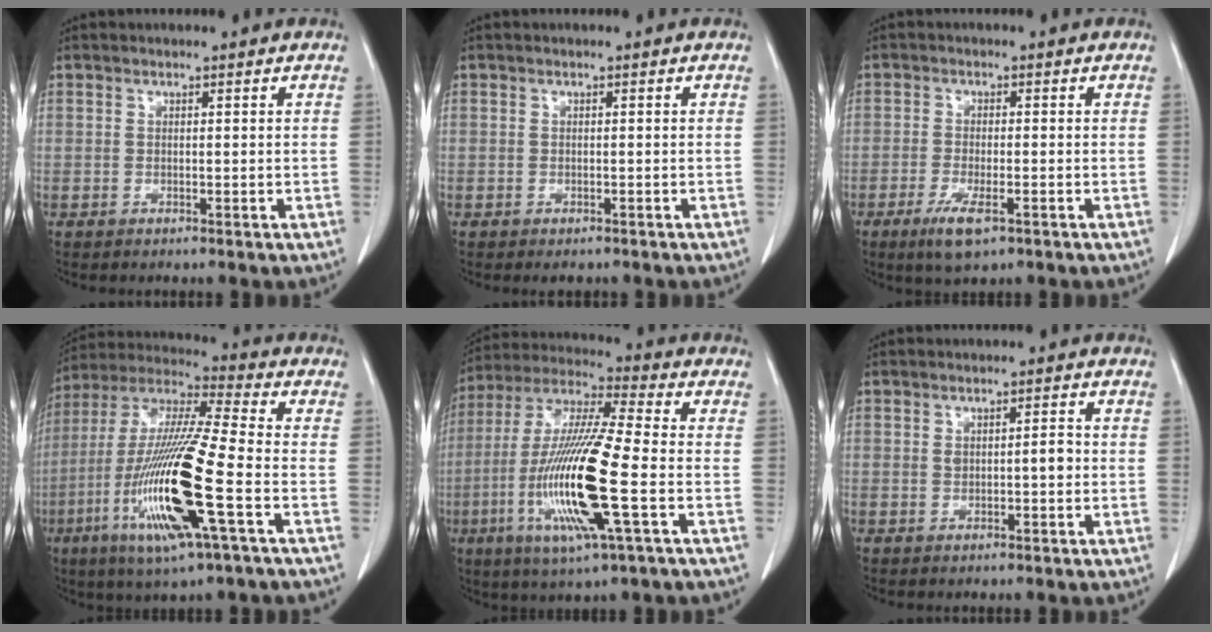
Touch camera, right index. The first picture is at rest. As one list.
[{"total": 1.6, "force": [-1.2, 0.9, 0.5], "torque": [-0.004, 0.001, -0.012]}, {"total": 5.2, "force": [-2.9, 1.3, 4.1], "torque": [-0.081, -0.009, -0.046]}, {"total": 20.1, "force": [-6.3, 1.1, 19.1], "torque": [-0.410, -0.029, -0.123]}, {"total": 18.5, "force": [-4.5, 1.2, 17.9], "torque": [-0.373, -0.018, -0.086]}, {"total": 2.6, "force": [0.0, 0.9, 2.5], "torque": [-0.042, 0.008, 0.005]}]